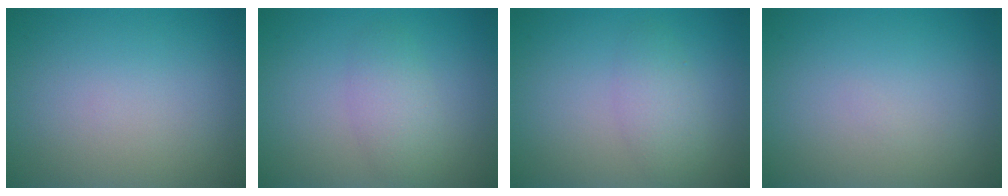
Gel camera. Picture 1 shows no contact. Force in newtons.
{"total": 2.6, "press": 2.6, "slide": 0.2}
{"total": 2.3, "press": 2.3, "slide": 0.1}
{"total": 0.0}